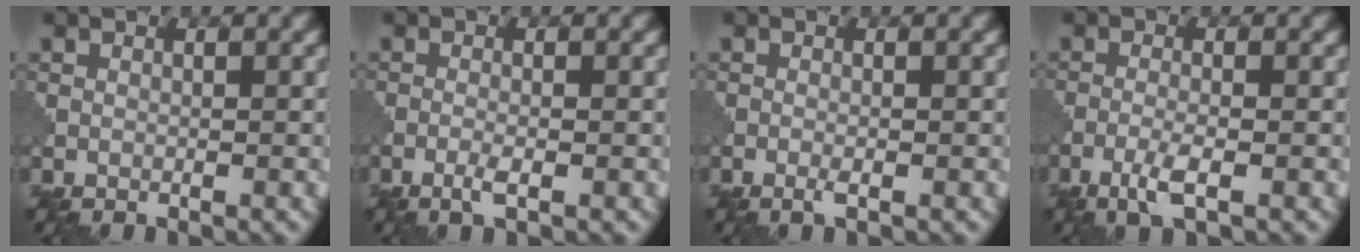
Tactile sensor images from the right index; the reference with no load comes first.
{"total": 1.5, "force": [-0.7, 0.2, 1.3], "torque": [-0.028, -0.001, -0.018]}
{"total": 0.9, "force": [-0.4, 0.1, 0.8], "torque": [-0.016, -0.002, -0.011]}
{"total": 2.5, "force": [-1.3, 0.4, 2.1], "torque": [-0.046, 0.002, -0.031]}